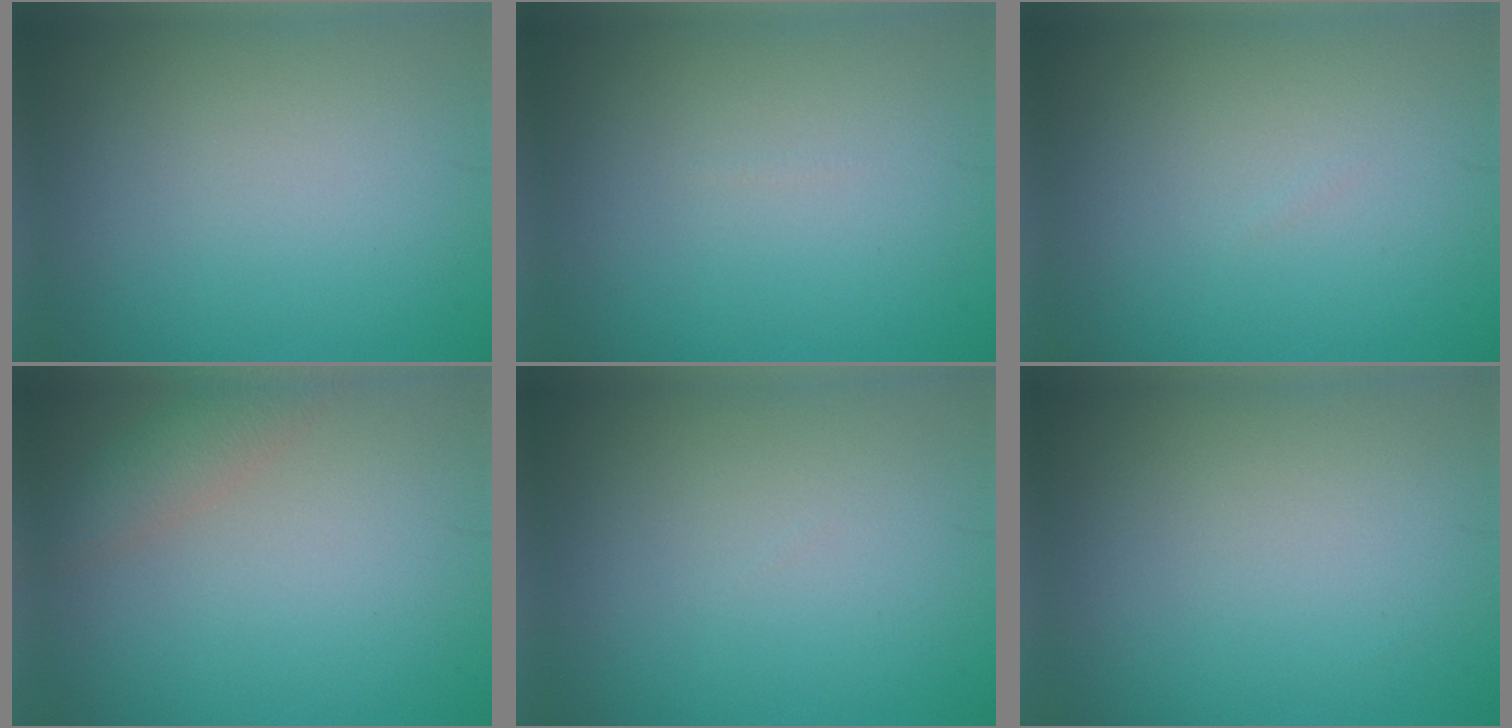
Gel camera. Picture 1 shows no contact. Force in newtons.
{"total": 0.0}
{"total": 0.0}
{"total": 2.5, "press": 2.5, "slide": 0.2}
{"total": 0.0}
{"total": 0.0}